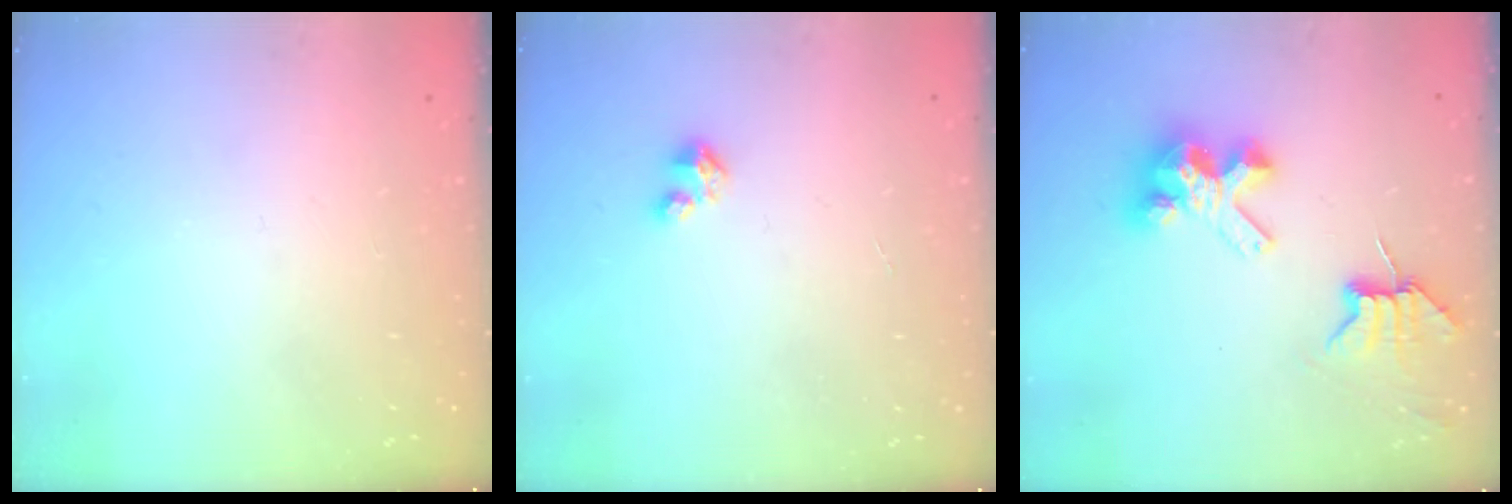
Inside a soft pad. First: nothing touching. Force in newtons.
{"total": 1.6, "press": 1.6, "slide": 0.2}
{"total": 8.4, "press": 8.4, "slide": 0.6}